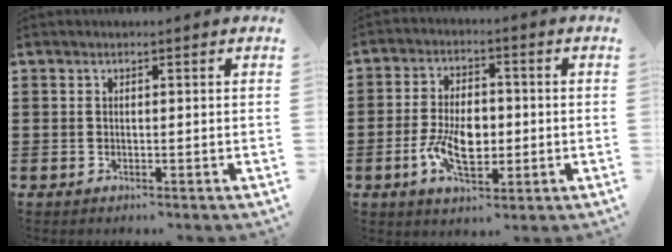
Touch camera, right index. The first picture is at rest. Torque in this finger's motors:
{"motor_torque": [1.20, 0.94, 0.54, 0.19]}